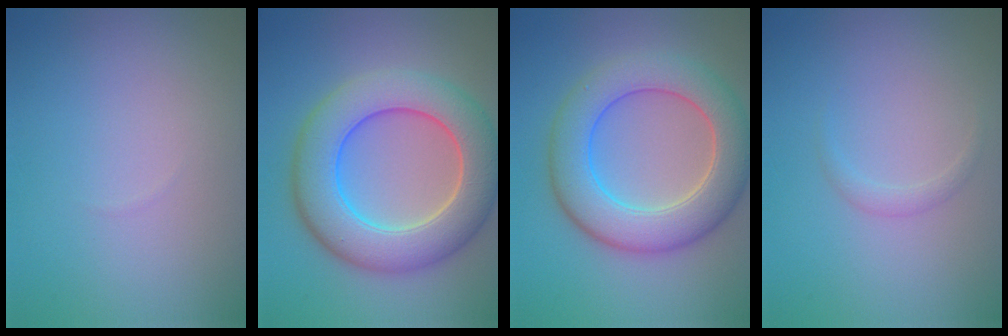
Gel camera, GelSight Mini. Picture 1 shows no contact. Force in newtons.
{"total": 9.2, "press": 9.1, "slide": 0.6}
{"total": 7.8, "press": 7.8, "slide": 0.3}
{"total": 0.8, "press": 0.8, "slide": 0.0}